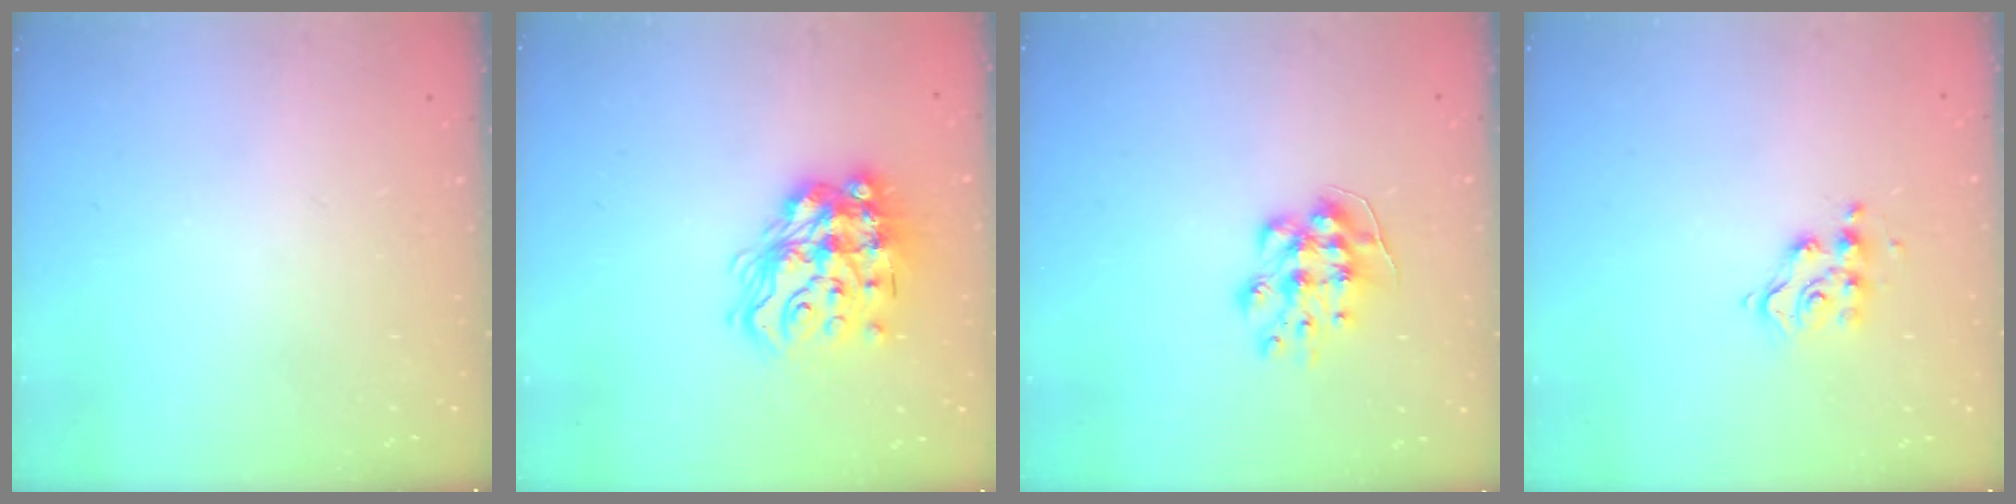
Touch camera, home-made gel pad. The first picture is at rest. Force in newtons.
{"total": 18.4, "press": 18.4, "slide": 1.5}
{"total": 9.2, "press": 9.2, "slide": 0.2}
{"total": 7.7, "press": 7.7, "slide": 0.5}